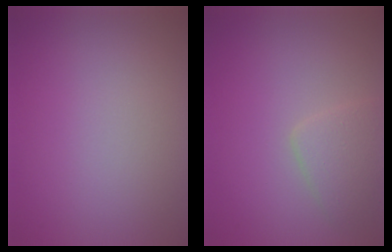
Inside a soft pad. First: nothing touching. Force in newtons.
{"total": 2.4, "press": 2.4, "slide": 0.0}